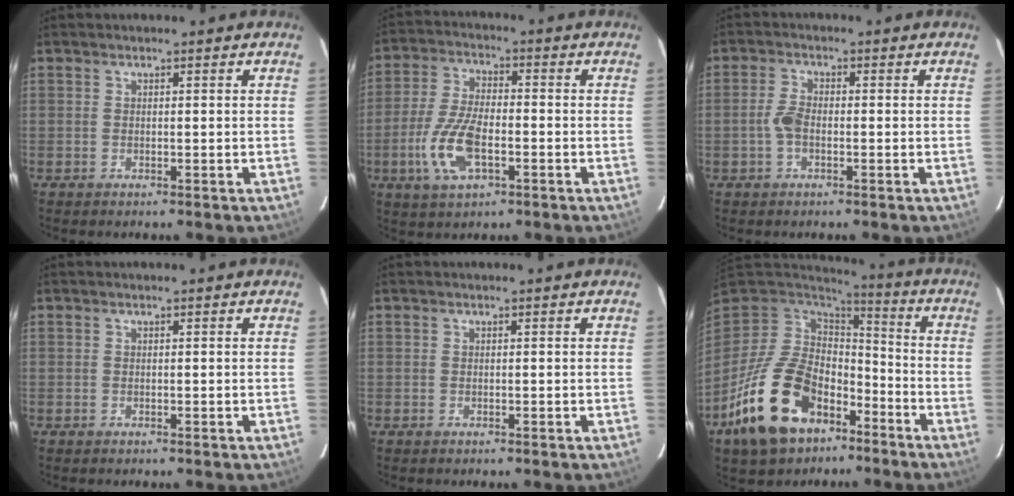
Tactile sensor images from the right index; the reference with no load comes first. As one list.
[{"total": 10.9, "force": [-3.7, 4.6, 9.2], "torque": [-0.198, -0.003, -0.069]}, {"total": 3.4, "force": [-1.1, 1.7, 2.7], "torque": [-0.065, 0.006, -0.020]}, {"total": 0.0}, {"total": 0.0}, {"total": 20.9, "force": [-11.0, 13.0, 12.0], "torque": [-0.257, -0.002, -0.172]}]